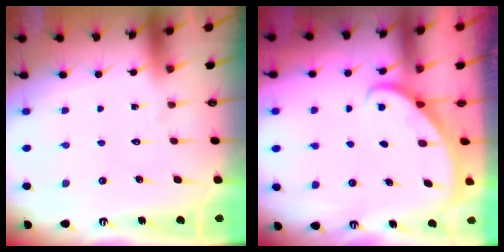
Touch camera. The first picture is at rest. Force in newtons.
{"total": 1.9, "press": 1.9, "slide": 0.1}